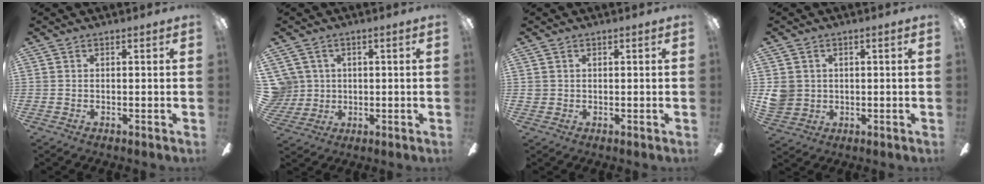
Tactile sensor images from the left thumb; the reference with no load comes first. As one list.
[{"total": 6.1, "force": [1.6, 5.9, 0.6], "torque": [-0.028, 0.005, 0.033]}, {"total": 1.0, "force": [0.2, 1.0, 0.3], "torque": [-0.006, 0.005, 0.002]}, {"total": 5.1, "force": [0.8, 4.9, 1.2], "torque": [-0.025, 0.008, 0.015]}]